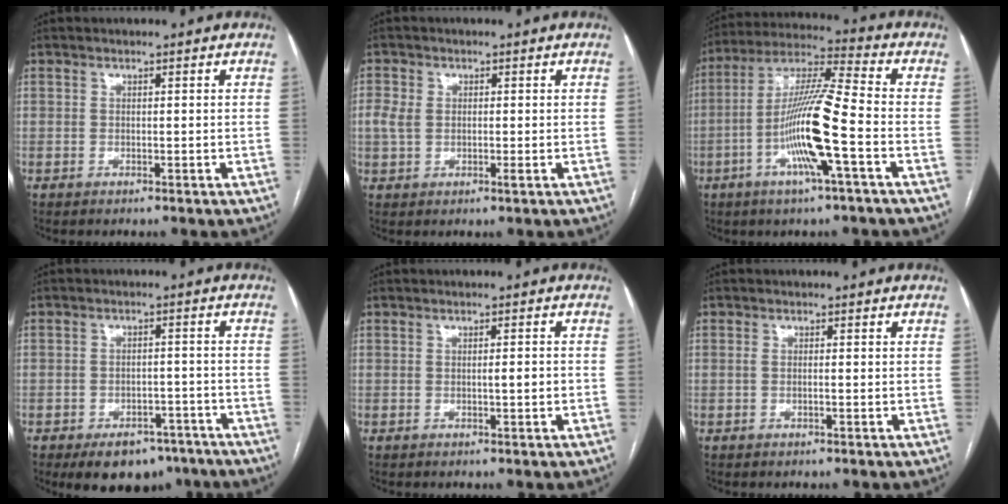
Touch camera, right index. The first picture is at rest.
{"total": 3.6, "force": [0.1, 2.2, 2.9], "torque": [-0.068, 0.006, 0.006]}
{"total": 14.1, "force": [-4.2, 0.0, 13.4], "torque": [-0.261, 0.002, -0.084]}
{"total": 9.2, "force": [-6.7, 5.1, 3.8], "torque": [-0.039, 0.015, -0.091]}
{"total": 1.6, "force": [-0.3, 0.1, 1.5], "torque": [-0.023, 0.001, -0.005]}
{"total": 0.9, "force": [-0.1, 0.2, 0.9], "torque": [-0.020, 0.005, 0.000]}